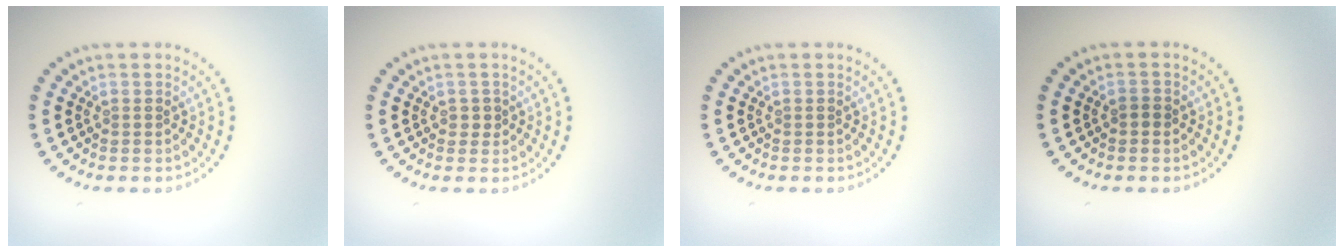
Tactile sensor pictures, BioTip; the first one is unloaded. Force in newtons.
{"total": 0.9, "press": 0.8, "slide": 0.3}
{"total": 0.0}
{"total": 0.8, "press": 0.7, "slide": 0.1}